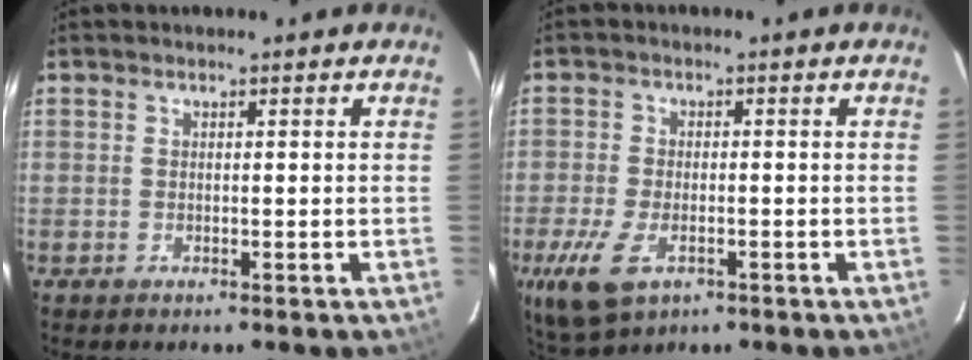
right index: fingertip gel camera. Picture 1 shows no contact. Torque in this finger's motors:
{"motor_torque": [0.88, -0.38, 0.46, 0.10]}